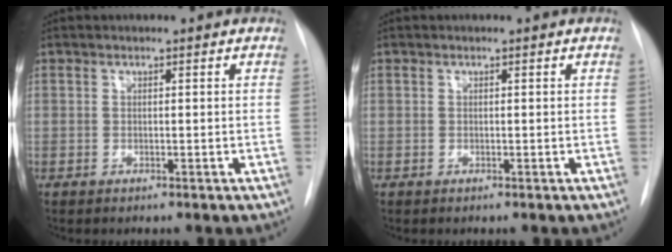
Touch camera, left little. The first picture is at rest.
{"total": 0.0}